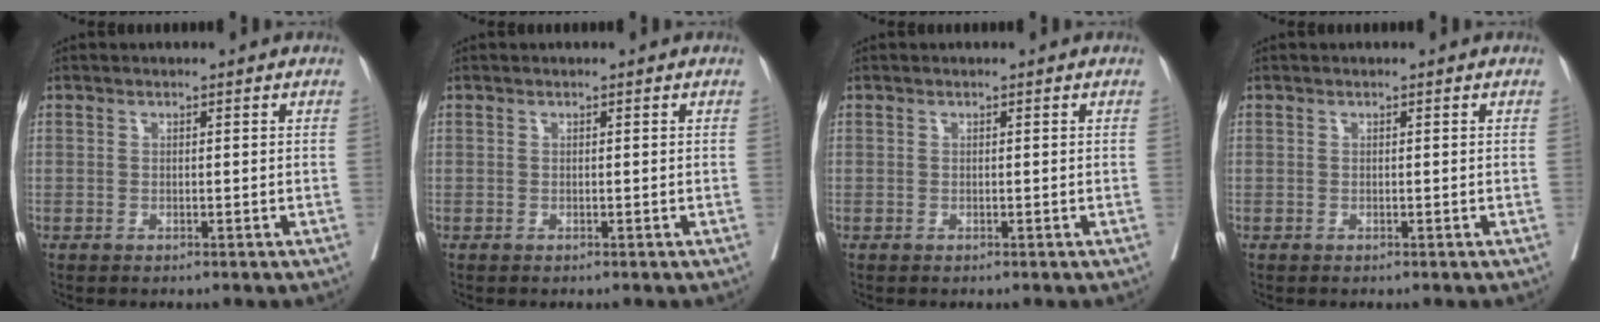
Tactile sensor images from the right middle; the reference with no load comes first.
{"total": 0.0}
{"total": 0.0}
{"total": 0.0}